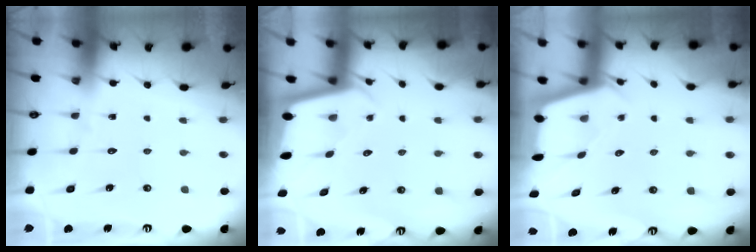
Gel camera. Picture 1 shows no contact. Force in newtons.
{"total": 1.9, "press": 1.9, "slide": 0.1}
{"total": 2.0, "press": 2.0, "slide": 0.3}